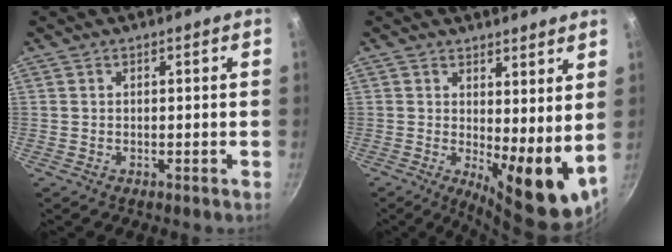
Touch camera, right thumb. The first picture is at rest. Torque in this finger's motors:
{"motor_torque": [2.11, 1.99, 1.50, -0.03, 0.36]}